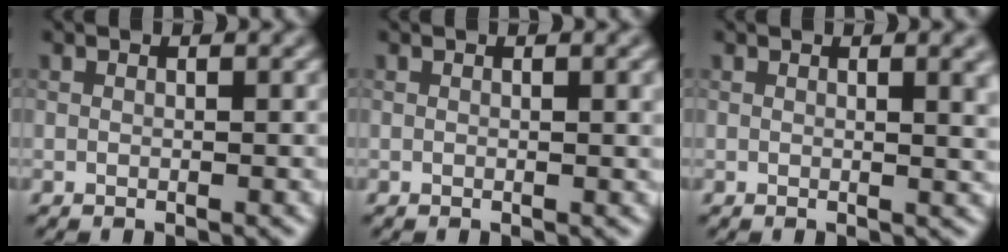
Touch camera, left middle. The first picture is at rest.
{"total": 1.1, "force": [0.3, 0.3, 1.0], "torque": [-0.010, 0.002, 0.003]}
{"total": 3.4, "force": [1.1, 1.2, 3.0], "torque": [-0.024, 0.004, 0.011]}